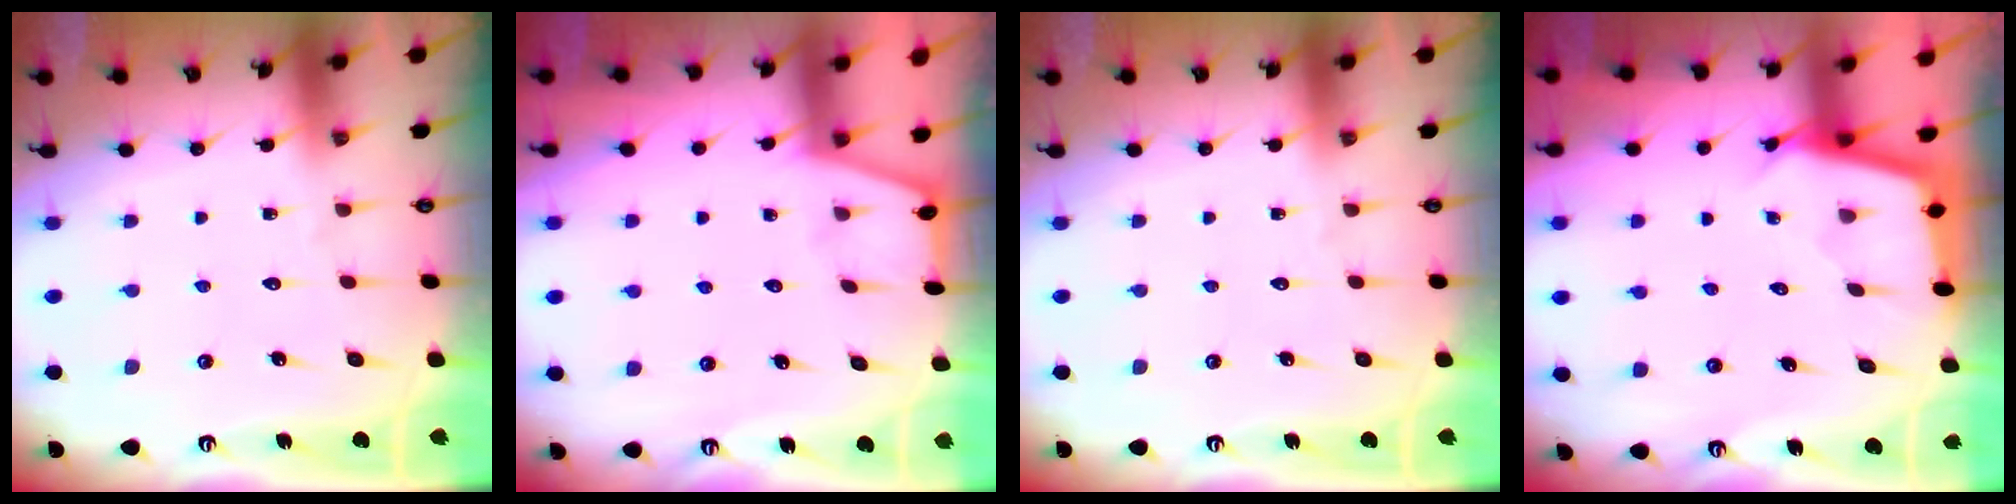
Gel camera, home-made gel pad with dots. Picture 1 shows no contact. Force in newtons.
{"total": 0.7, "press": 0.7, "slide": 0.2}
{"total": 0.0}
{"total": 2.6, "press": 2.6, "slide": 0.2}